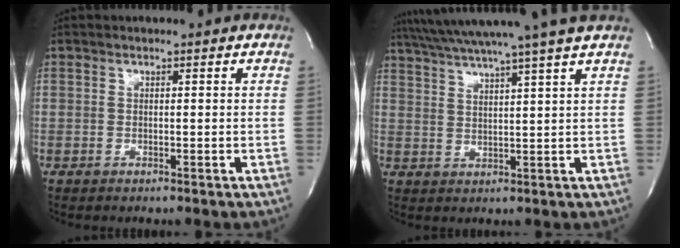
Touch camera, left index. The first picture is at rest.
{"total": 14.6, "force": [12.4, -2.5, 7.2], "torque": [-0.126, -0.008, 0.177]}